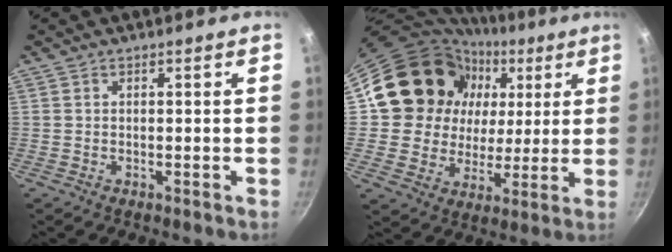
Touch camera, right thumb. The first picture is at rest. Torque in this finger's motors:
{"motor_torque": [-0.45, 2.77, -0.02, 0.13, 0.12]}